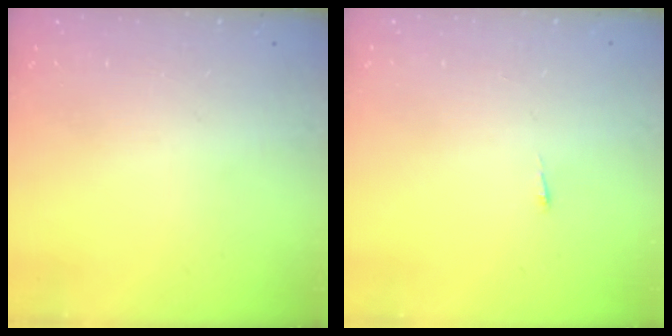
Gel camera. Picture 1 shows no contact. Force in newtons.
{"total": 2.6, "press": 2.5, "slide": 0.3}